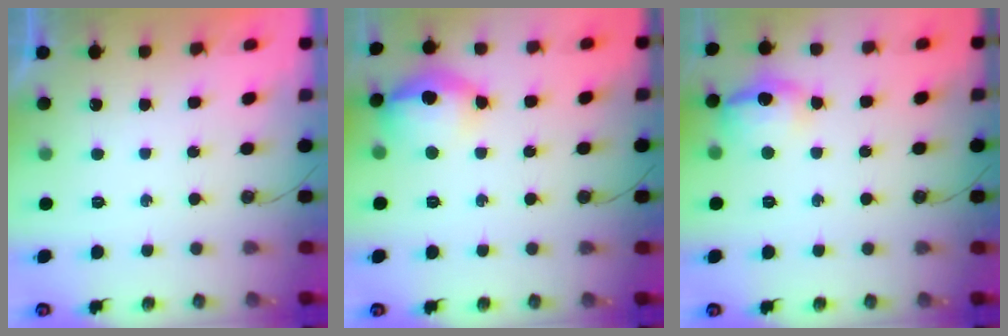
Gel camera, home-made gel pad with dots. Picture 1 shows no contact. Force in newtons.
{"total": 14.4, "press": 14.3, "slide": 1.5}
{"total": 13.1, "press": 13.1, "slide": 0.9}